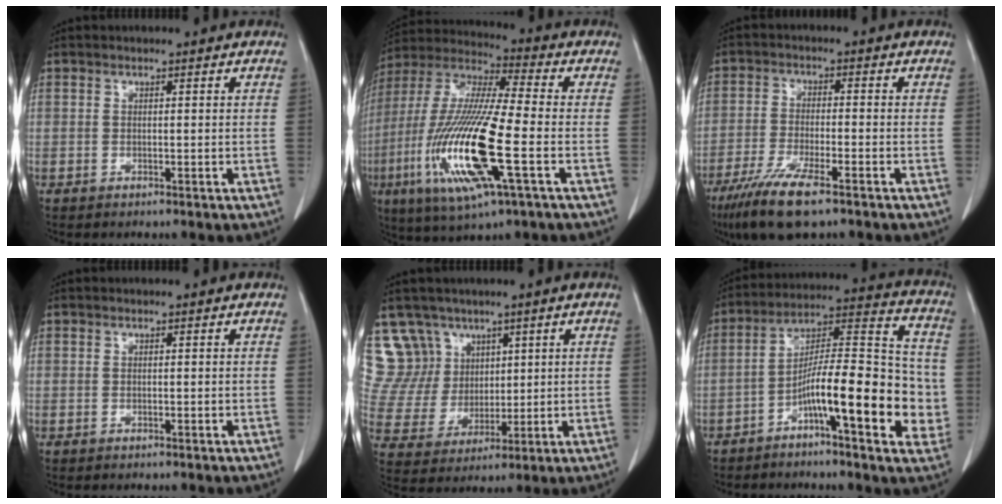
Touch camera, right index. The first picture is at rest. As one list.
[{"total": 20.0, "force": [-5.3, 2.1, 19.2], "torque": [-0.411, -0.024, -0.099]}, {"total": 9.7, "force": [-6.5, 1.3, 7.1], "torque": [-0.133, -0.025, -0.110]}, {"total": 0.0}, {"total": 11.7, "force": [7.4, 9.0, 0.8], "torque": [-0.034, 0.038, 0.164]}, {"total": 16.7, "force": [-5.0, 3.7, 15.5], "torque": [-0.237, 0.026, -0.079]}]